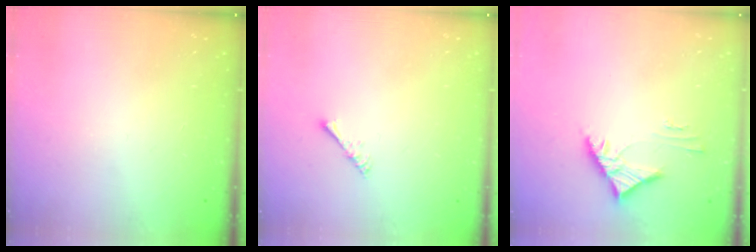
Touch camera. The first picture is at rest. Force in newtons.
{"total": 2.2, "press": 2.1, "slide": 0.5}
{"total": 3.6, "press": 3.5, "slide": 0.9}